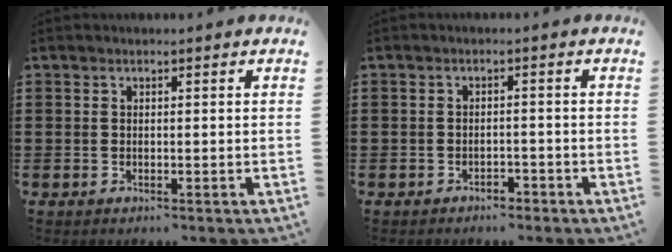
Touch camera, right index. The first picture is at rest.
{"total": 1.7, "force": [-1.6, 0.4, 0.1], "torque": [-0.009, 0.001, -0.035]}